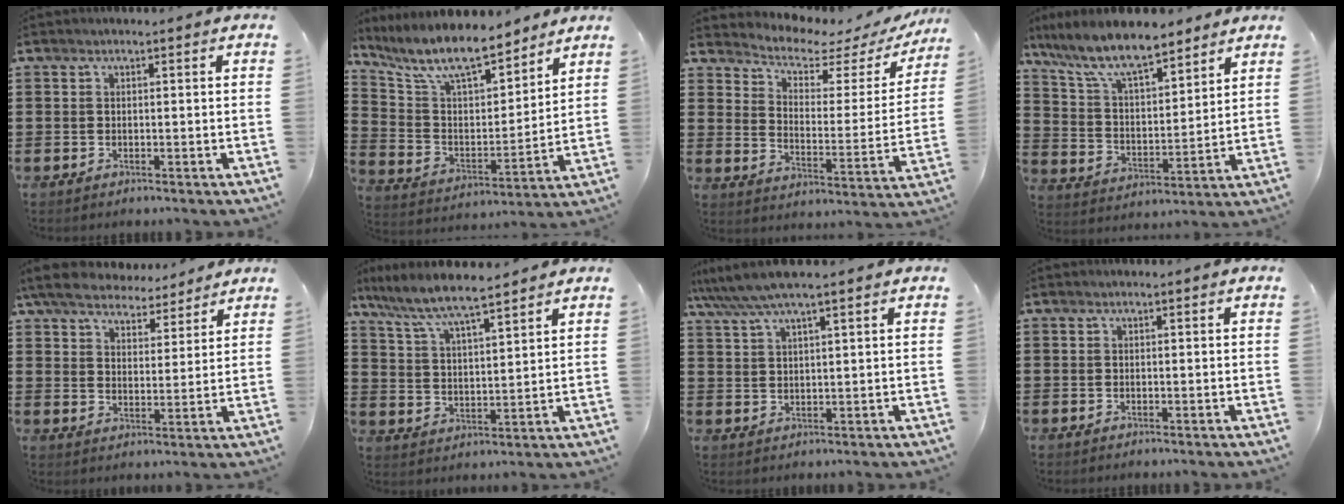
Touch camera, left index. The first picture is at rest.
{"total": 10.5, "force": [8.9, 2.4, 5.1], "torque": [-0.135, -0.045, 0.157]}
{"total": 4.6, "force": [4.1, 1.4, 1.7], "torque": [-0.049, -0.029, 0.061]}
{"total": 10.4, "force": [8.7, 2.4, 5.2], "torque": [-0.133, -0.038, 0.153]}
{"total": 6.2, "force": [5.8, 1.6, 1.5], "torque": [-0.058, -0.026, 0.104]}
{"total": 6.7, "force": [6.0, 0.4, 3.0], "torque": [-0.083, -0.033, 0.102]}
{"total": 5.5, "force": [4.3, 0.3, 3.4], "torque": [-0.076, -0.007, 0.076]}
{"total": 0.0}